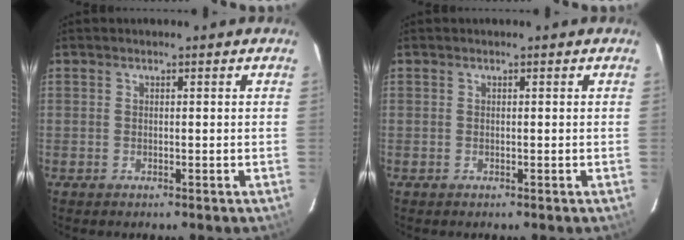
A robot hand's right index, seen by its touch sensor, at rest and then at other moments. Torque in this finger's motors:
{"motor_torque": [-0.01, 0.00, 0.01, 0.00]}